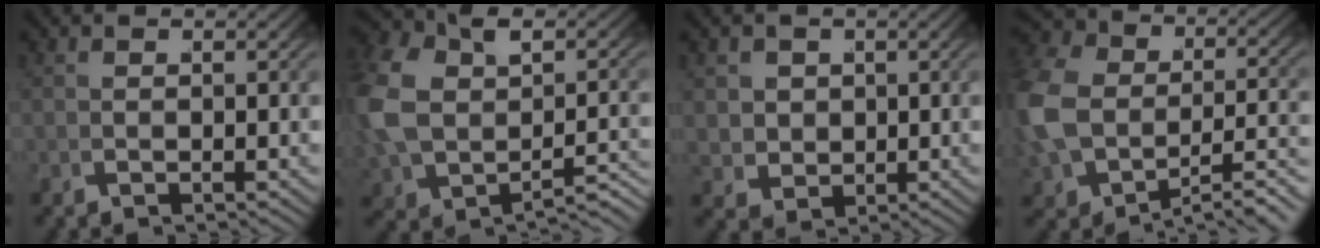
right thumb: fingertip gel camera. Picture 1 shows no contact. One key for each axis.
{"total": 6.7, "fx": 0.1, "fy": 4.8, "fz": 4.7, "tx": -0.124, "ty": -0.013, "tz": 0.022}
{"total": 3.6, "fx": 0.9, "fy": 3.0, "fz": 1.7, "tx": -0.046, "ty": -0.031, "tz": 0.040}
{"total": 9.5, "fx": -3.1, "fy": 6.9, "fz": 5.7, "tx": -0.131, "ty": -0.040, "tz": -0.023}